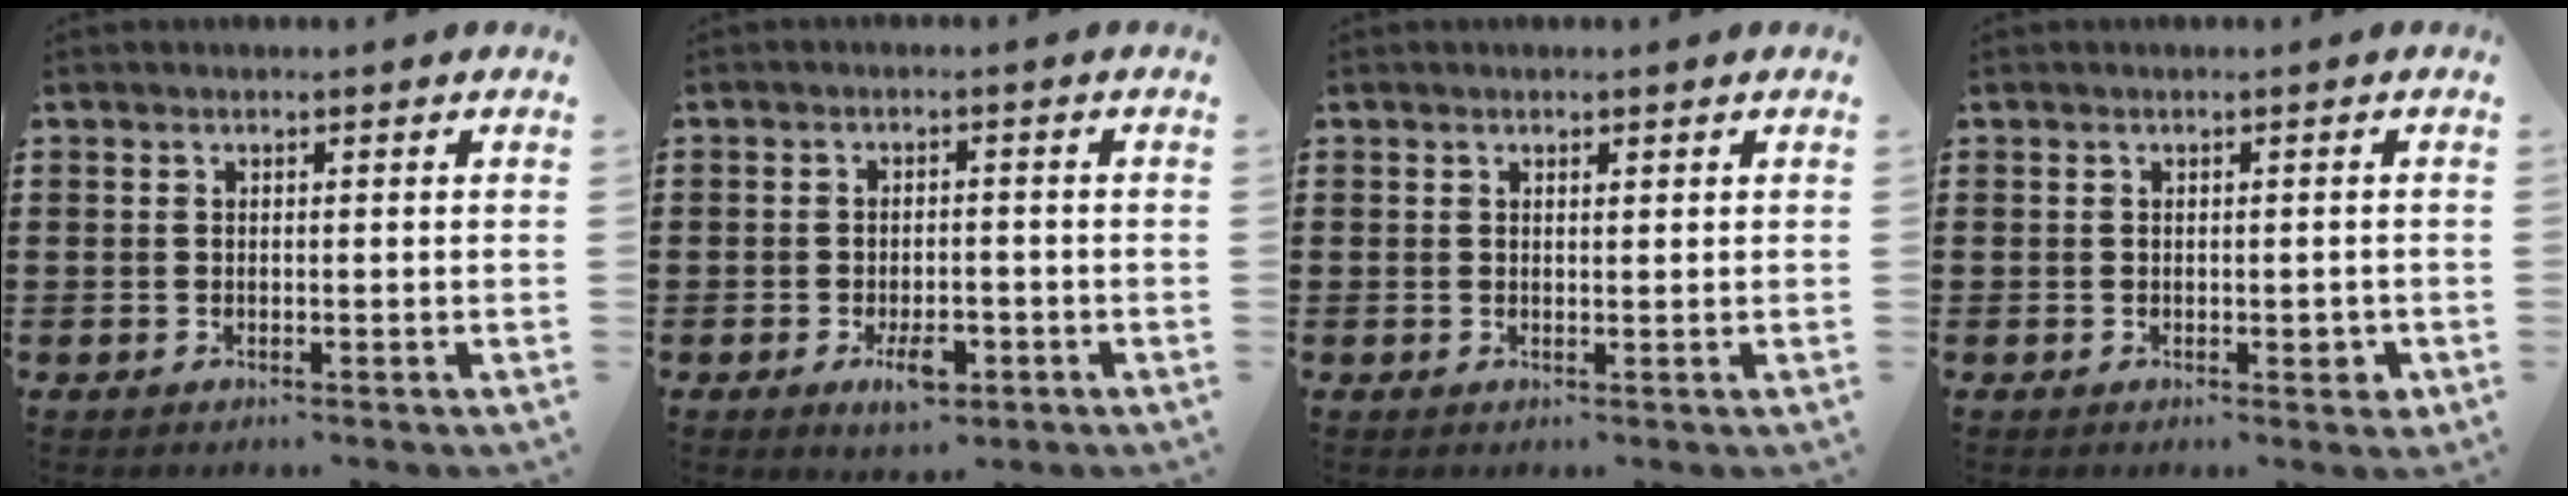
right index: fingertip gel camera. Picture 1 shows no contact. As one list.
[{"total": 4.7, "force": [-2.2, 2.0, 3.6], "torque": [-0.054, 0.001, -0.039]}, {"total": 0.6, "force": [0.4, 0.2, 0.4], "torque": [-0.008, 0.001, 0.008]}, {"total": 1.6, "force": [-0.4, 0.9, 1.3], "torque": [-0.022, 0.001, -0.007]}]